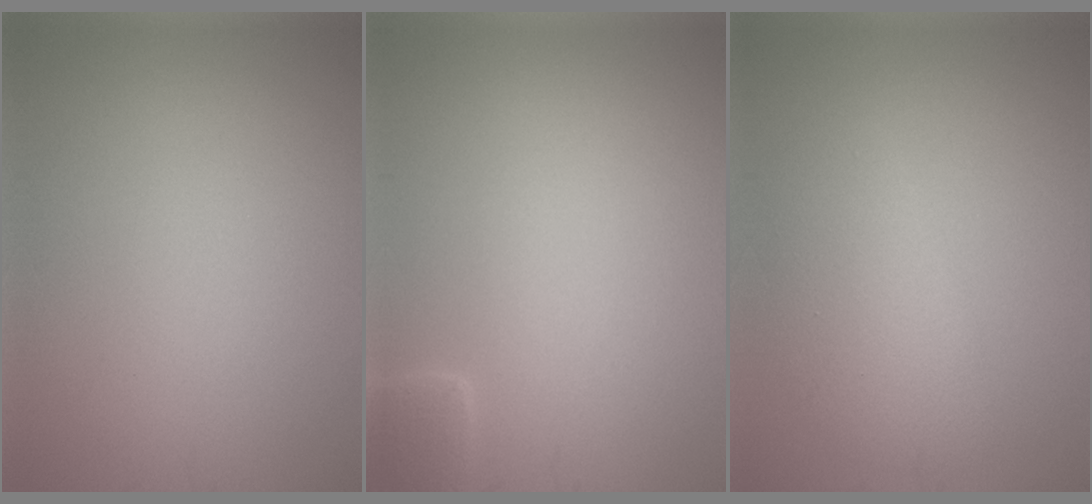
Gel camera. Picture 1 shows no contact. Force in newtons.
{"total": 1.9, "press": 1.9, "slide": 0.2}
{"total": 3.5, "press": 3.5, "slide": 0.3}